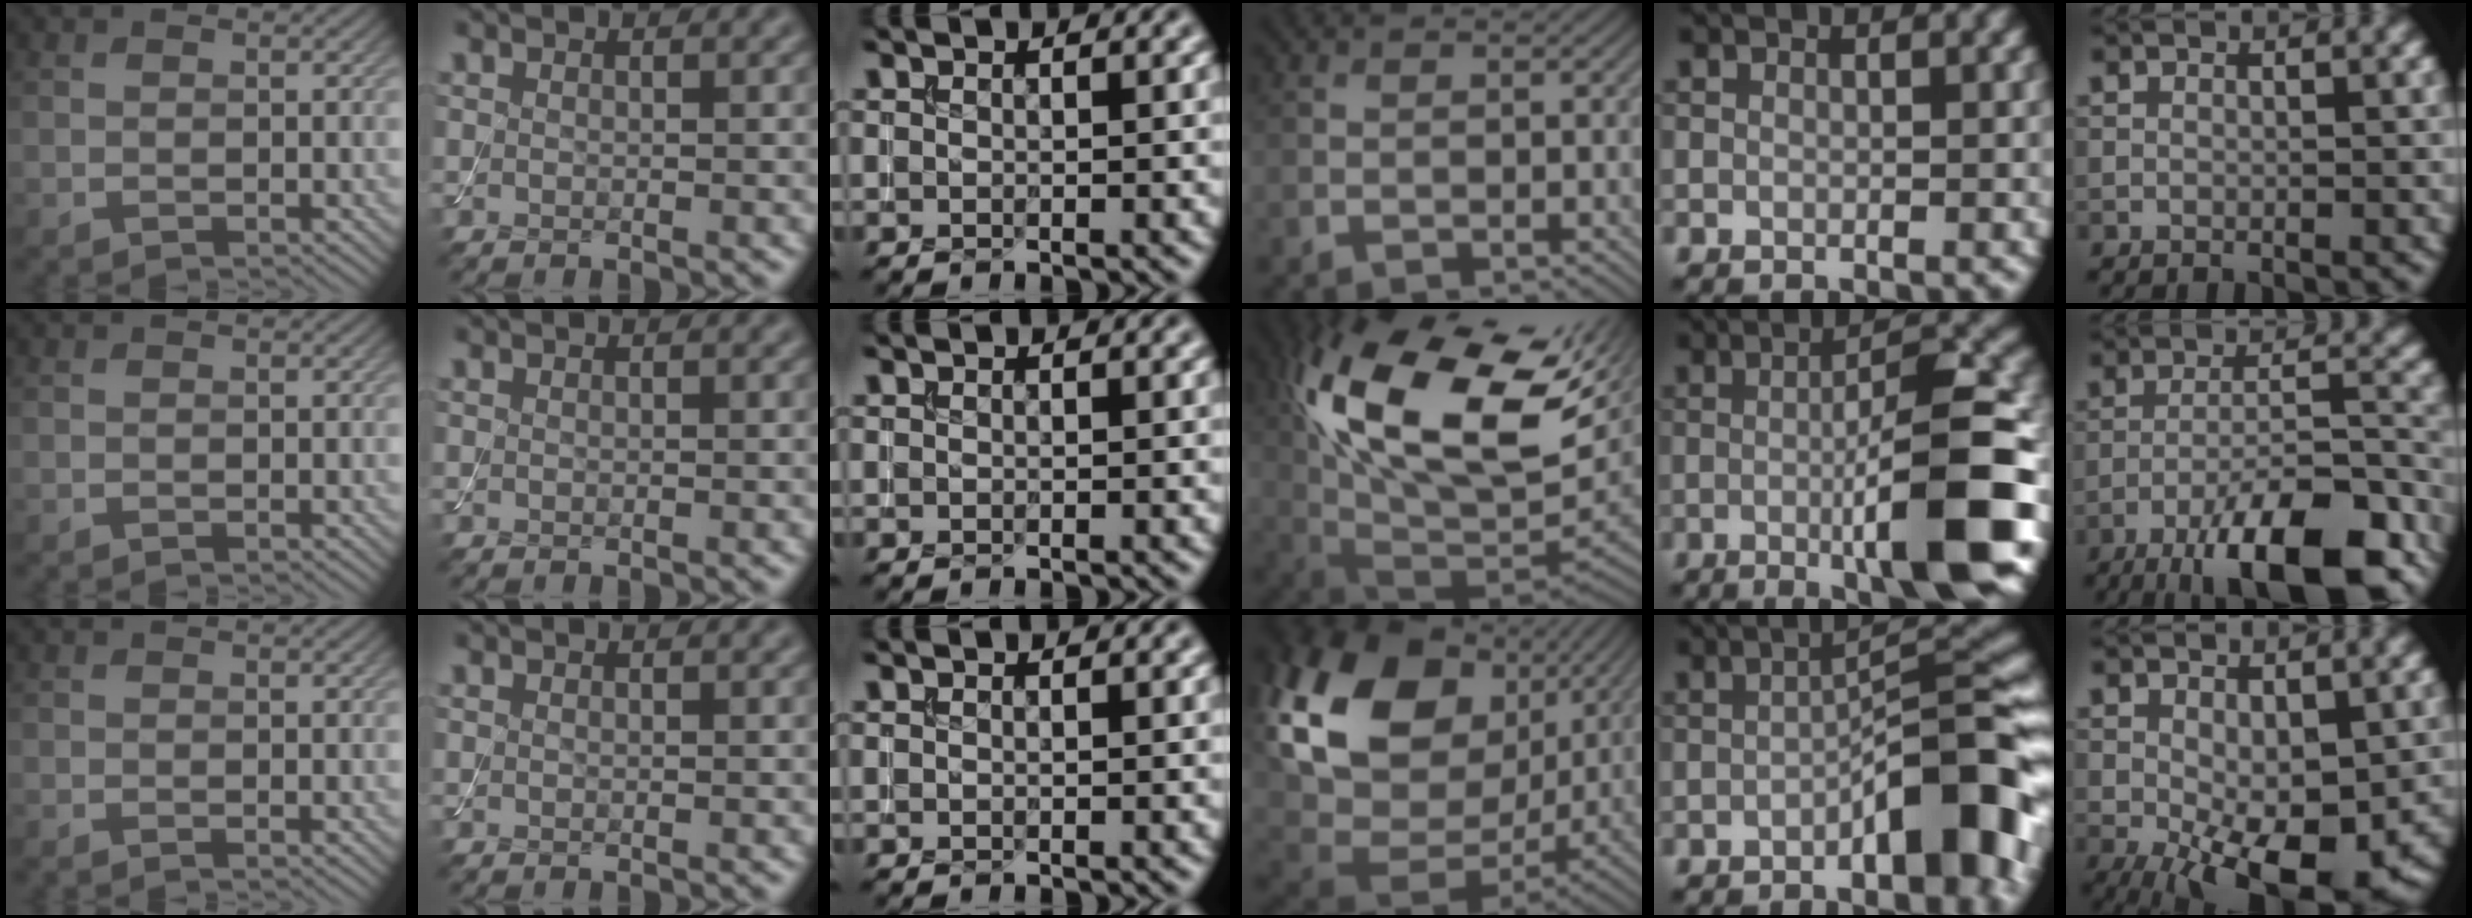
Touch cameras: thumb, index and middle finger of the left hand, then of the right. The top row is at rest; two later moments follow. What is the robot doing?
{"motion": "assemble", "object": "toy tower of hanoi"}